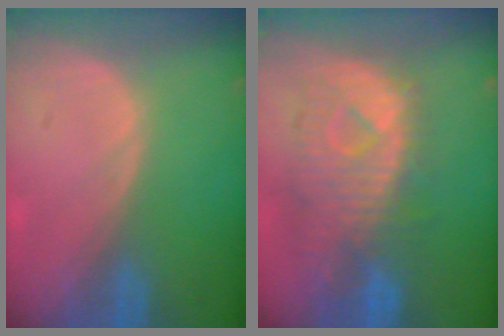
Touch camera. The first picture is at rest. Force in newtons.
{"total": 10.7, "press": 9.5, "slide": 4.9}